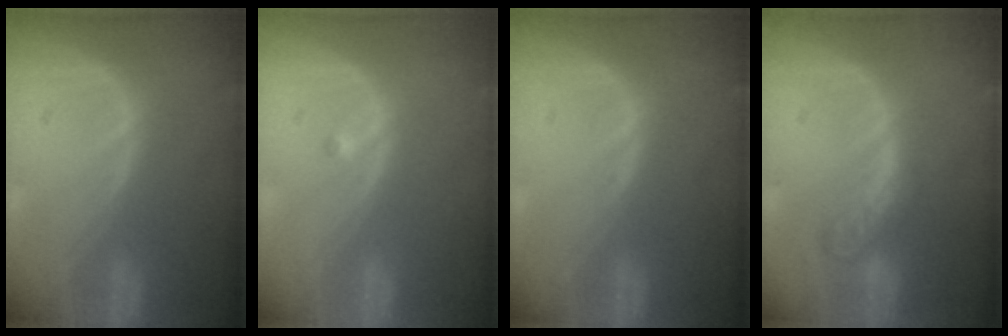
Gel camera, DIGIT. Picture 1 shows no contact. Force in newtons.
{"total": 0.5, "press": 0.4, "slide": 0.3}
{"total": 0.0}
{"total": 5.3, "press": 4.8, "slide": 2.1}